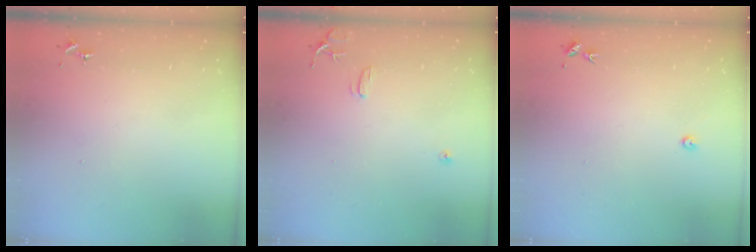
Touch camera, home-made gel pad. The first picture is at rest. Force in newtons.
{"total": 8.5, "press": 8.5, "slide": 0.8}
{"total": 2.2, "press": 2.2, "slide": 0.3}